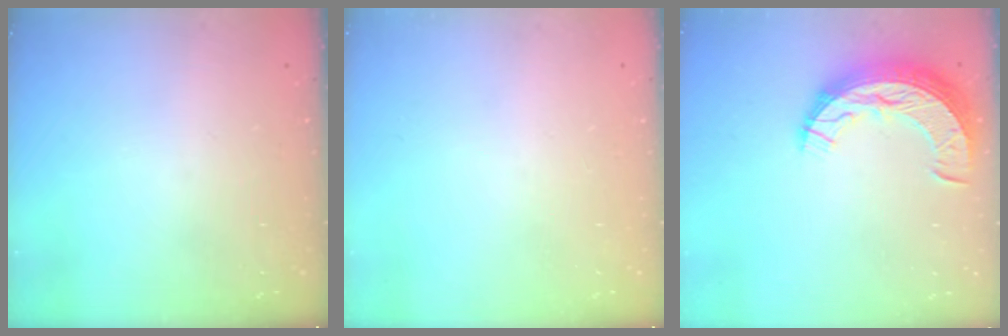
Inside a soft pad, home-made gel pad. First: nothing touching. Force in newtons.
{"total": 0.0}
{"total": 11.3, "press": 11.2, "slide": 0.9}